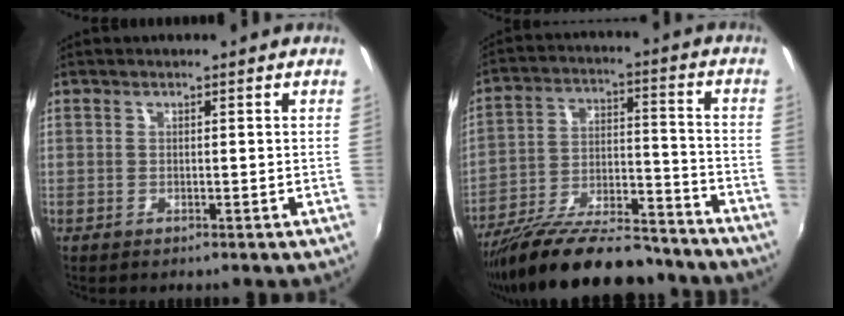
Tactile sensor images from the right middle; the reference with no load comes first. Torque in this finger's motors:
{"motor_torque": [0.98, -1.16, 0.18, 0.11]}